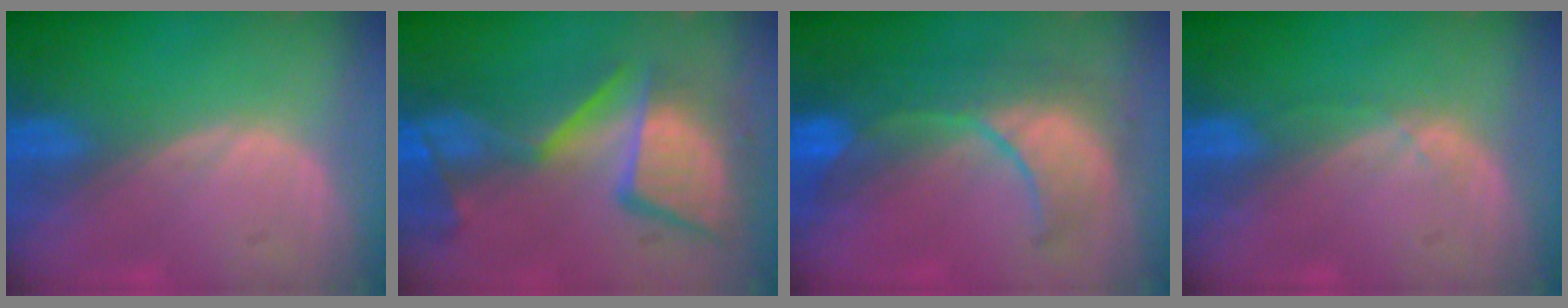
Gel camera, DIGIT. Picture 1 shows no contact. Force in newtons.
{"total": 12.6, "press": 11.2, "slide": 5.8}
{"total": 10.0, "press": 9.1, "slide": 4.2}
{"total": 1.1, "press": 1.1, "slide": 0.2}